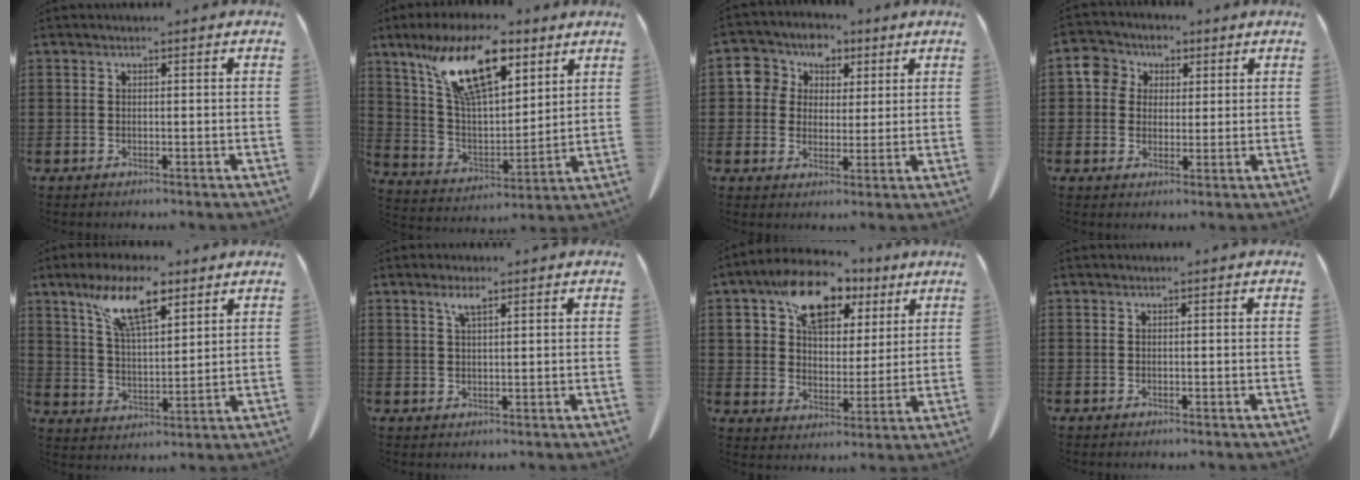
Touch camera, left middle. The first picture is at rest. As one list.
[{"total": 15.5, "force": [9.3, 5.9, 10.9], "torque": [-0.228, -0.017, 0.164]}, {"total": 5.9, "force": [2.7, 5.2, 0.9], "torque": [-0.045, 0.001, 0.045]}, {"total": 5.2, "force": [2.0, 4.6, 1.5], "torque": [-0.045, 0.012, 0.035]}, {"total": 10.9, "force": [7.1, 3.5, 7.5], "torque": [-0.153, -0.011, 0.127]}, {"total": 2.9, "force": [1.7, 0.6, 2.3], "torque": [-0.050, 0.003, 0.029]}, {"total": 12.2, "force": [7.6, 7.0, 6.5], "torque": [-0.128, -0.008, 0.137]}, {"total": 0.0}]